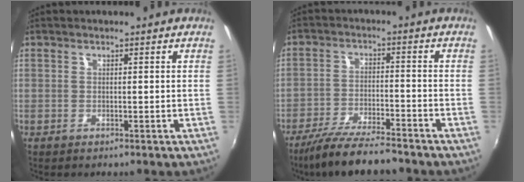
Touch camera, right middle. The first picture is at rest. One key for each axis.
{"total": 11.9, "fx": -10.3, "fy": 1.7, "fz": 5.7, "tx": -0.130, "ty": -0.024, "tz": -0.178}